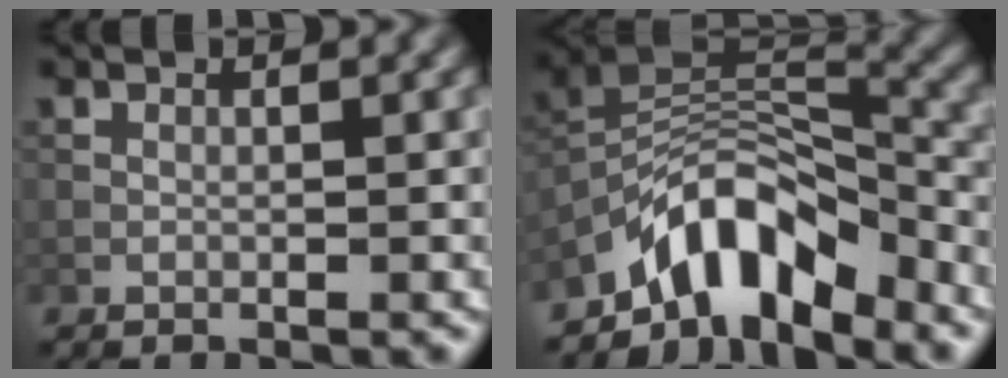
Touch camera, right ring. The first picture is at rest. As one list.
[{"total": 8.0, "force": [-5.8, 3.2, 4.5], "torque": [-0.056, 0.005, -0.111]}]